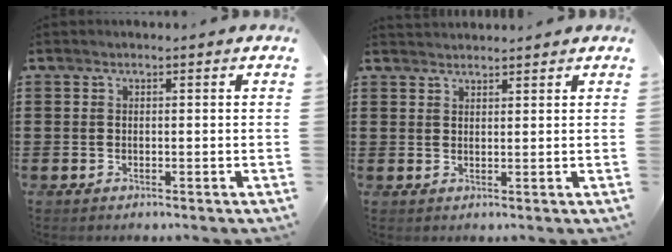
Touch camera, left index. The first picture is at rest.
{"total": 1.7, "force": [1.6, 0.1, -0.1], "torque": [-0.002, 0.003, 0.033]}